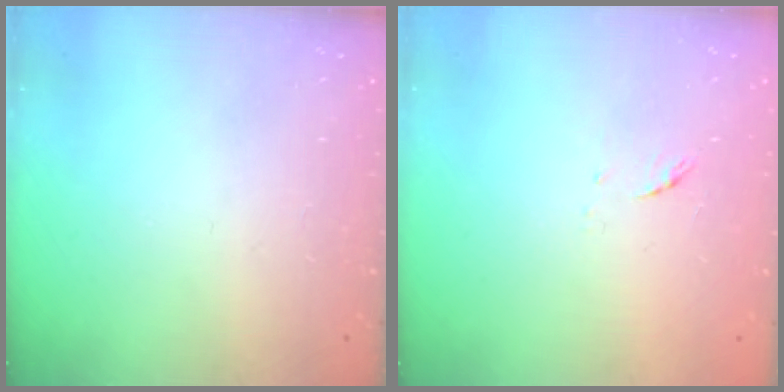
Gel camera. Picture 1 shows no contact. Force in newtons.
{"total": 4.8, "press": 4.6, "slide": 1.3}